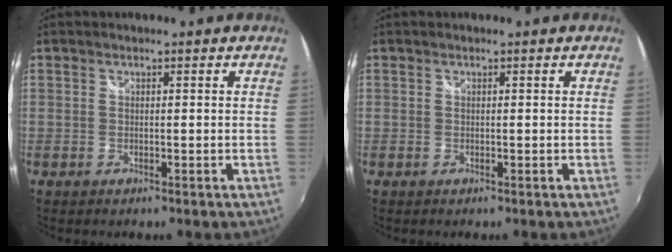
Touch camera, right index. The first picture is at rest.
{"total": 0.0}